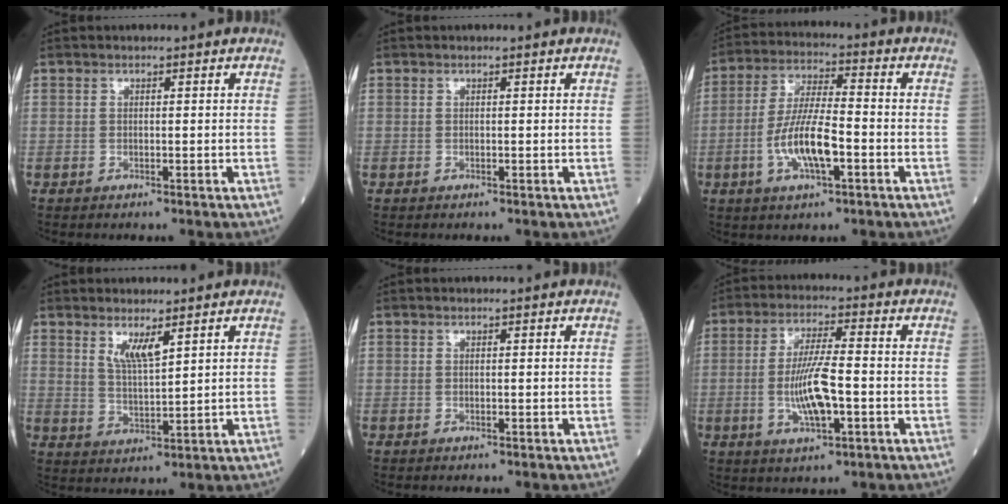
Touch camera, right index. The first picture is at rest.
{"total": 0.0}
{"total": 9.8, "force": [-2.9, 2.2, 9.1], "torque": [-0.186, 0.001, -0.056]}
{"total": 4.1, "force": [2.6, 0.6, 3.1], "torque": [-0.068, -0.010, 0.055]}
{"total": 0.0}
{"total": 8.7, "force": [-1.8, 1.6, 8.3], "torque": [-0.167, -0.001, -0.032]}